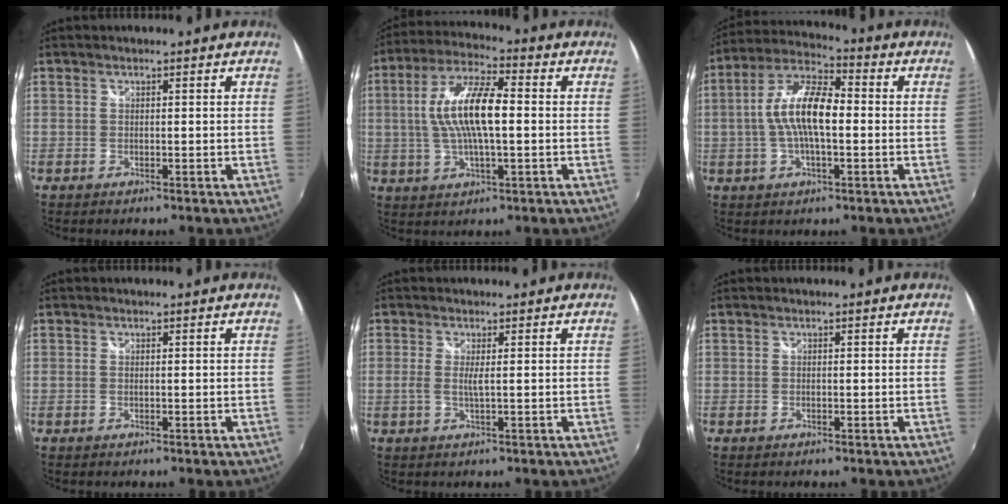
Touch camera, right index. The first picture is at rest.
{"total": 12.8, "force": [0.4, 3.7, 12.2], "torque": [-0.238, 0.012, 0.004]}
{"total": 11.8, "force": [-0.4, 5.0, 10.7], "torque": [-0.212, 0.016, -0.013]}
{"total": 0.0}
{"total": 2.0, "force": [0.1, -0.1, 2.0], "torque": [-0.041, -0.004, -0.002]}
{"total": 0.0}